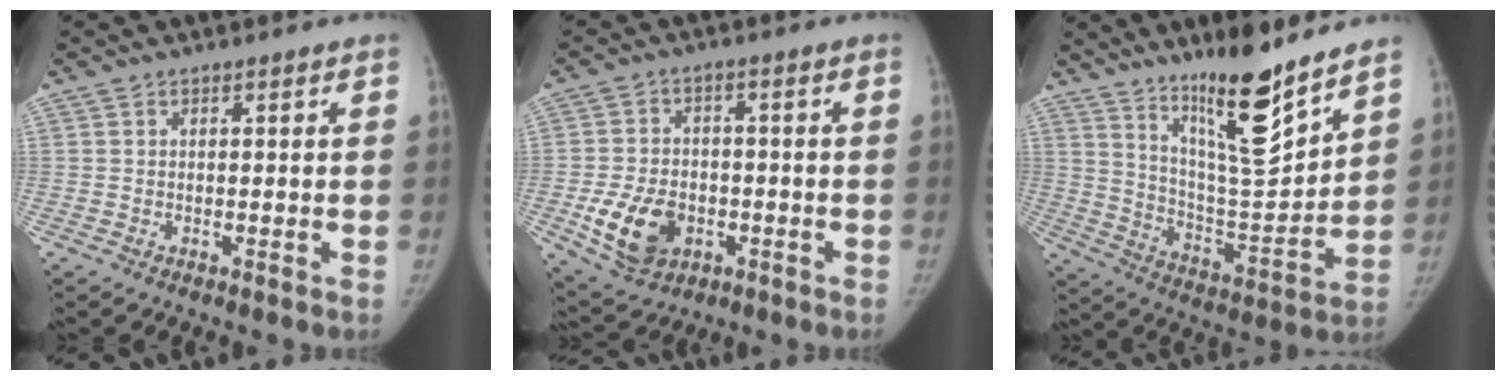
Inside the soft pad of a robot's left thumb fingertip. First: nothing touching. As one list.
[{"total": 10.9, "force": [-3.5, 7.7, 6.9], "torque": [-0.109, 0.009, -0.050]}, {"total": 16.9, "force": [12.4, 2.5, 11.3], "torque": [-0.158, -0.097, 0.218]}]